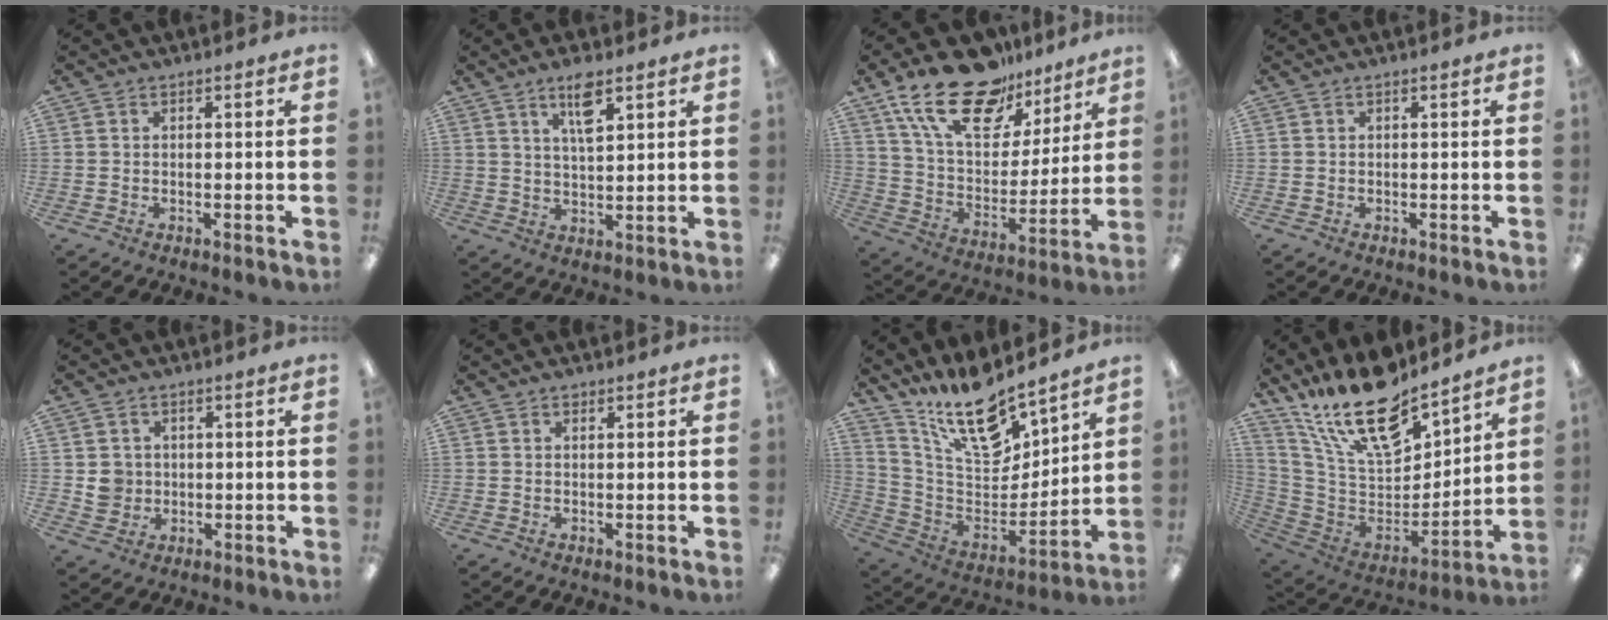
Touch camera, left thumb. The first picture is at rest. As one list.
[{"total": 7.1, "force": [4.3, 2.4, 5.1], "torque": [-0.079, -0.013, 0.069]}, {"total": 21.4, "force": [15.1, 10.5, 11.0], "torque": [-0.206, -0.080, 0.271]}, {"total": 0.0}, {"total": 4.3, "force": [0.5, 4.3, 0.7], "torque": [-0.007, 0.003, 0.008]}, {"total": 0.7, "force": [0.5, 0.4, 0.2], "torque": [0.004, -0.002, 0.008]}, {"total": 17.7, "force": [14.3, 6.2, 8.4], "torque": [-0.157, -0.104, 0.252]}, {"total": 22.4, "force": [16.2, 9.2, 12.4], "torque": [-0.233, -0.105, 0.288]}]